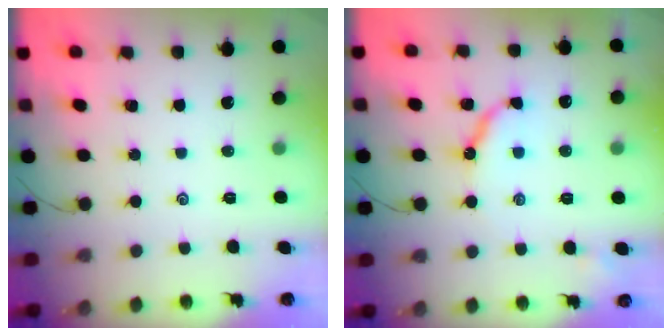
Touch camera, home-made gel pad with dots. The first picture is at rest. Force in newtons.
{"total": 8.9, "press": 8.9, "slide": 0.7}